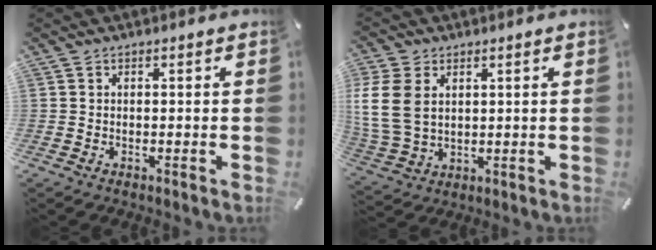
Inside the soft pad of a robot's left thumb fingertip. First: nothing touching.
{"total": 10.8, "force": [2.4, 8.0, 6.8], "torque": [-0.177, 0.006, 0.045]}